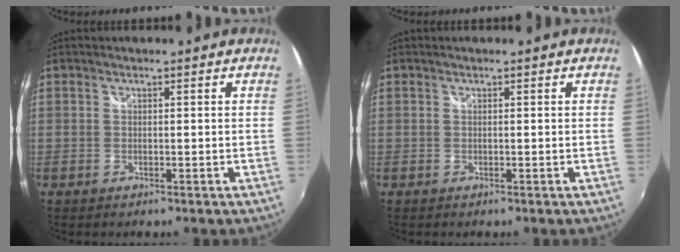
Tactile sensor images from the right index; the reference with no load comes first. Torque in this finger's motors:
{"motor_torque": [0.01, 0.00, -0.01, 0.00]}